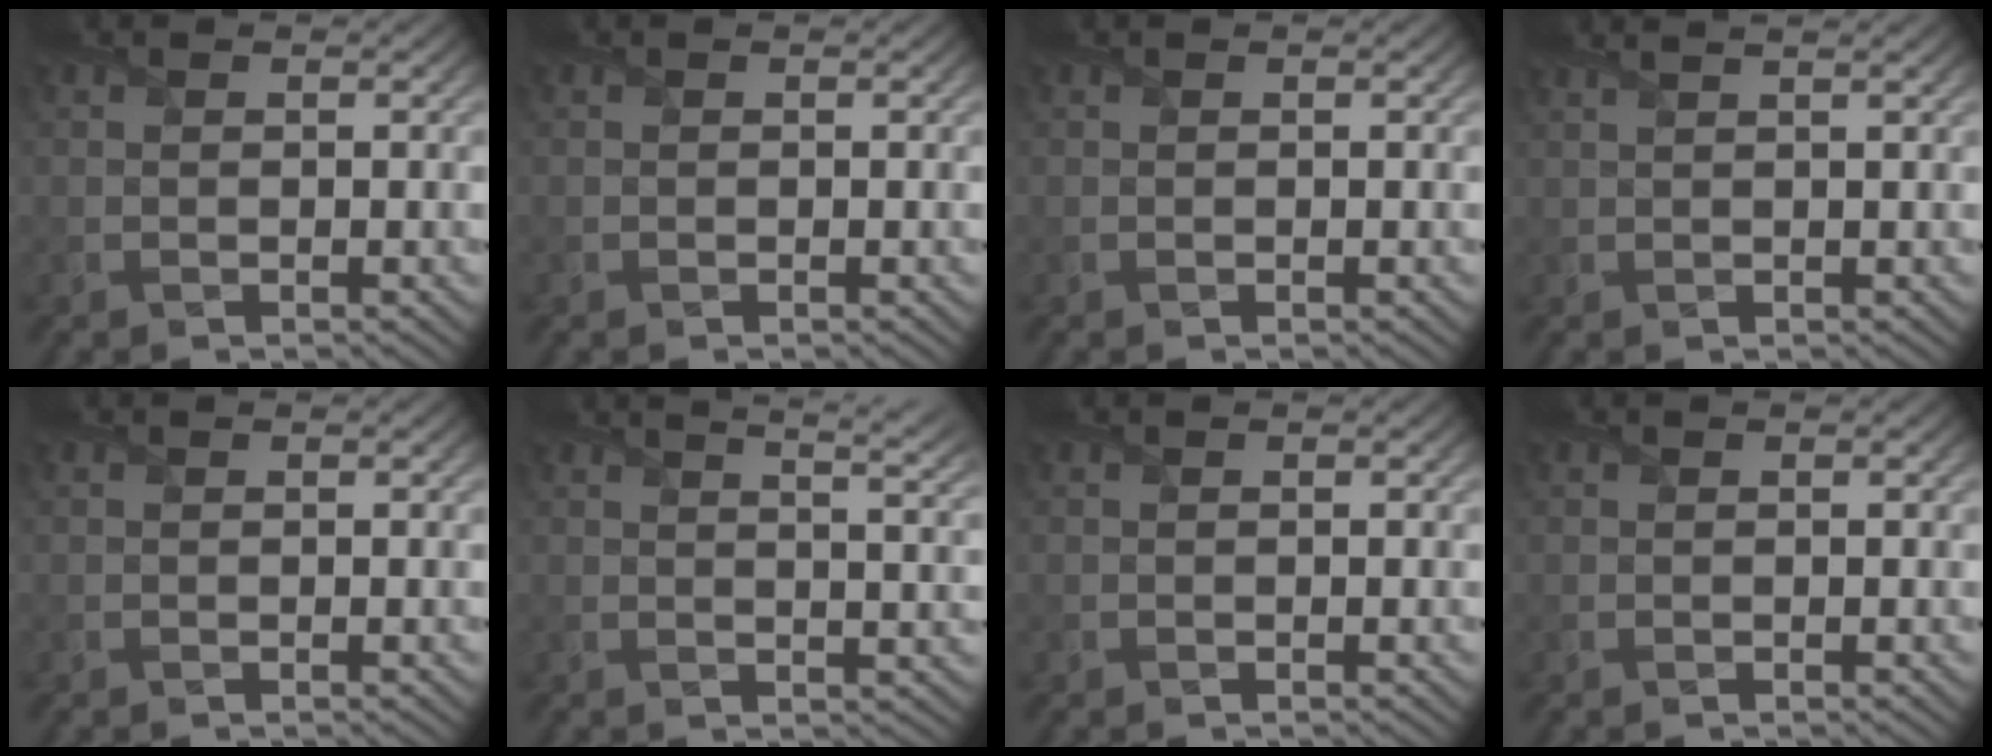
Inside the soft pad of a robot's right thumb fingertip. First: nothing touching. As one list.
[{"total": 0.0}, {"total": 0.0}, {"total": 2.8, "force": [2.0, 0.9, 1.8], "torque": [-0.019, 0.014, 0.001]}, {"total": 0.0}, {"total": 7.0, "force": [4.9, 1.8, 4.6], "torque": [-0.053, 0.026, 0.041]}, {"total": 0.0}, {"total": 0.0}]